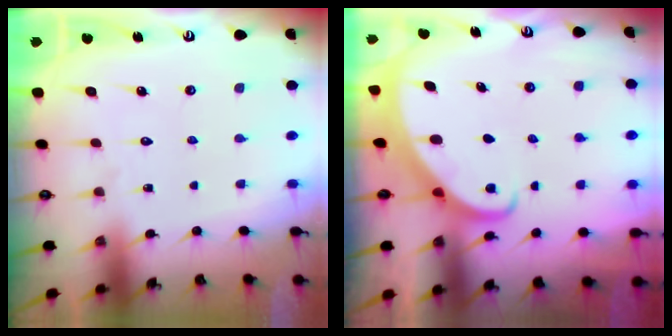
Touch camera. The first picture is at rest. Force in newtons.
{"total": 2.6, "press": 2.6, "slide": 0.3}